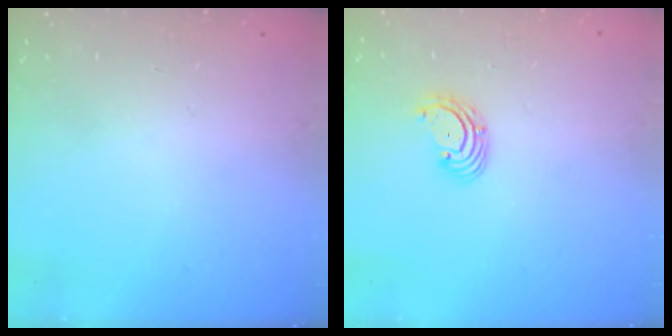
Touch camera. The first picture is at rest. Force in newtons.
{"total": 2.9, "press": 2.9, "slide": 0.3}